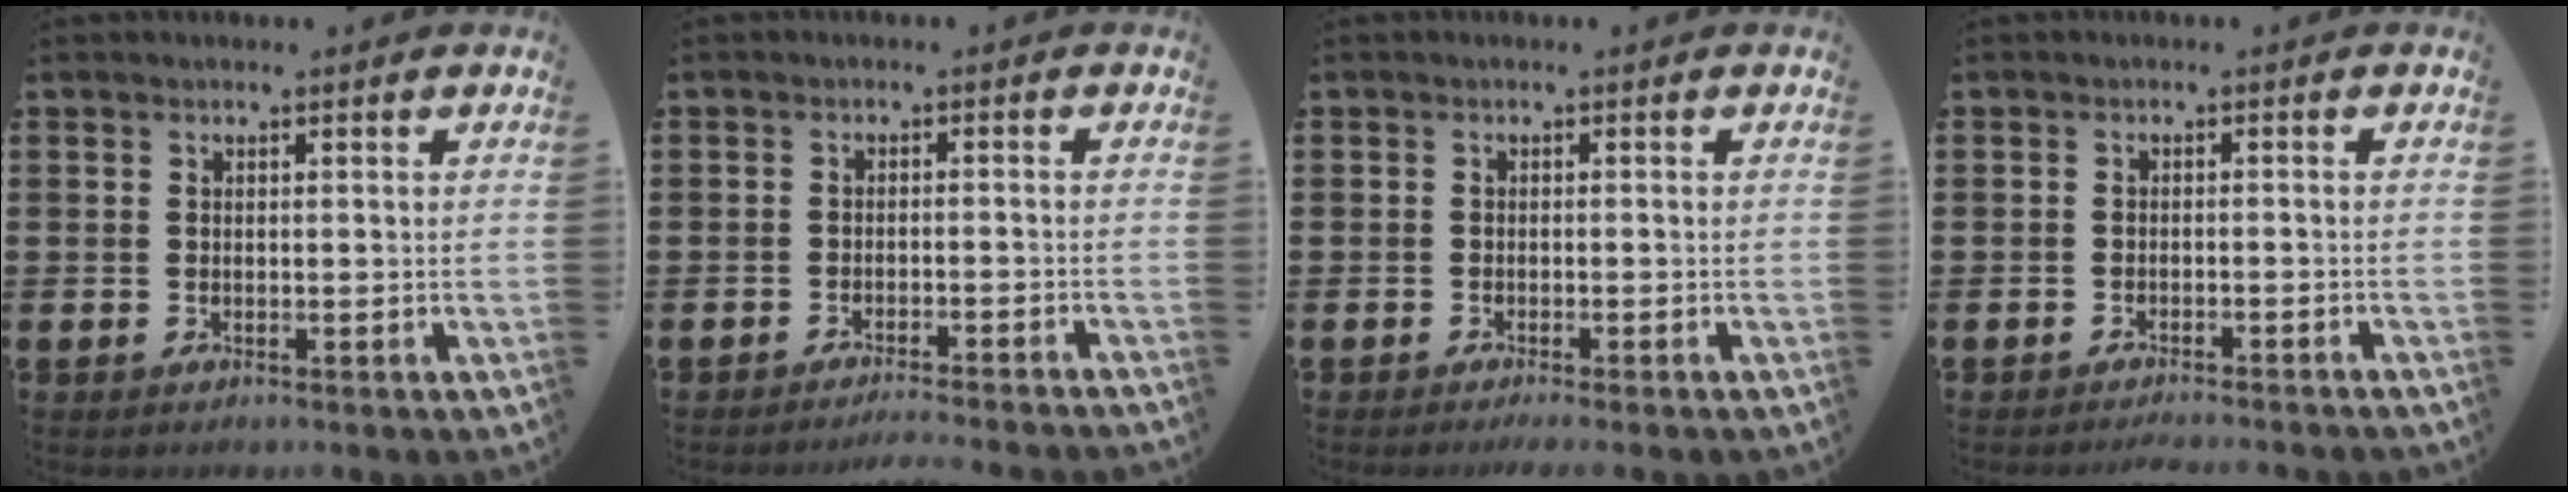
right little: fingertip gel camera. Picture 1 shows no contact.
{"total": 1.8, "force": [-1.8, -0.3, 0.4], "torque": [-0.004, 0.002, -0.035]}
{"total": 0.8, "force": [-0.7, -0.1, 0.5], "torque": [-0.007, -0.002, -0.013]}
{"total": 1.3, "force": [-1.3, -0.2, 0.1], "torque": [-0.002, 0.002, -0.026]}